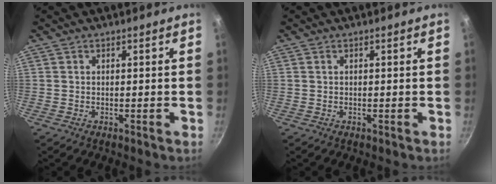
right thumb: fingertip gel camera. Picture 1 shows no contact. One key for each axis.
{"total": 0.0}